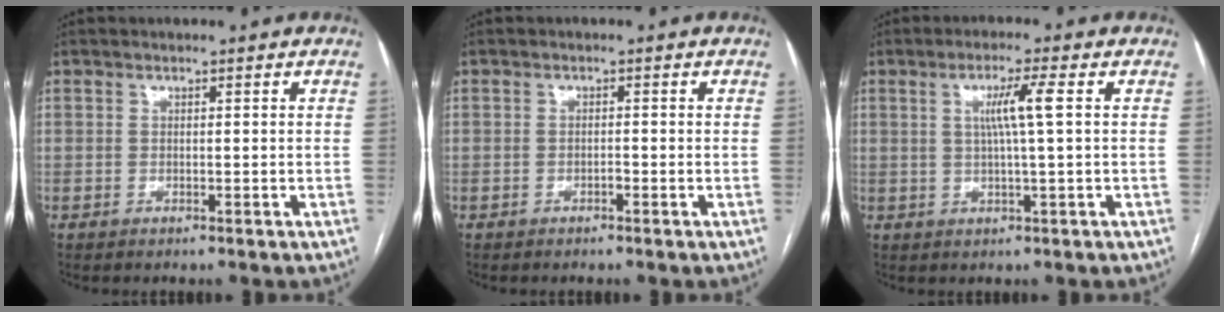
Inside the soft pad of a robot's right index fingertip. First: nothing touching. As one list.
[{"total": 0.7, "force": [-0.5, 0.2, 0.4], "torque": [-0.008, 0.001, -0.010]}, {"total": 5.0, "force": [1.0, -0.7, 4.9], "torque": [-0.090, 0.002, 0.020]}]